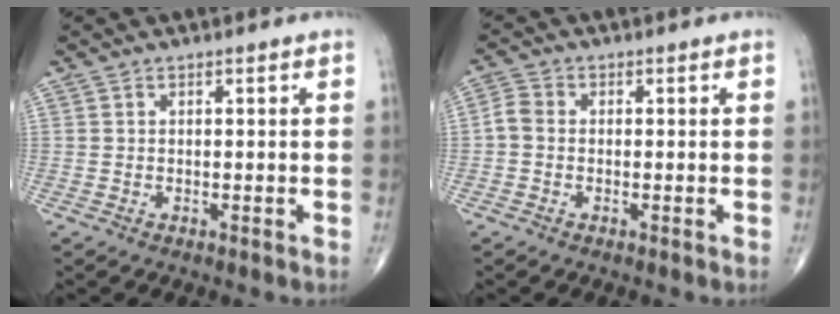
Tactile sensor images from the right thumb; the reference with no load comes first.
{"total": 2.7, "force": [-0.5, 2.1, 1.7], "torque": [-0.033, 0.006, -0.020]}